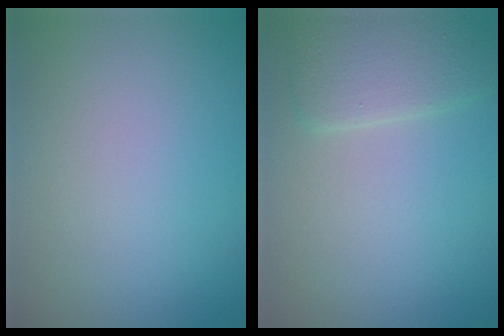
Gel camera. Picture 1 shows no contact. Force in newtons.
{"total": 2.8, "press": 2.8, "slide": 0.2}